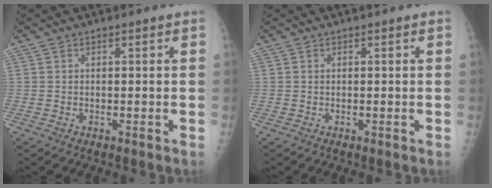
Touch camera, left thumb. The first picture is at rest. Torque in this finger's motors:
{"motor_torque": [0.04, -0.04, 0.01, -0.01, 0.00]}